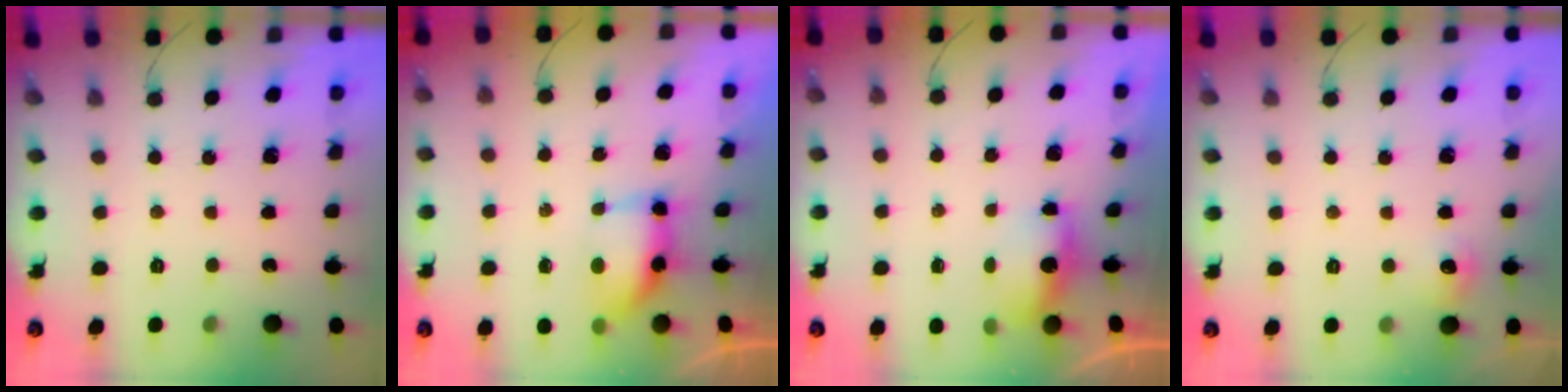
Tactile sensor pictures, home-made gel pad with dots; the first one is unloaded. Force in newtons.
{"total": 6.9, "press": 6.8, "slide": 0.7}
{"total": 6.2, "press": 4.3, "slide": 4.6}
{"total": 5.3, "press": 5.0, "slide": 1.7}